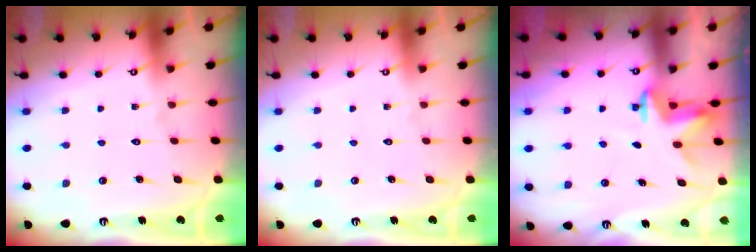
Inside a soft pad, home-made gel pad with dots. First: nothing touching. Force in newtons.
{"total": 0.0}
{"total": 3.3, "press": 3.3, "slide": 0.2}